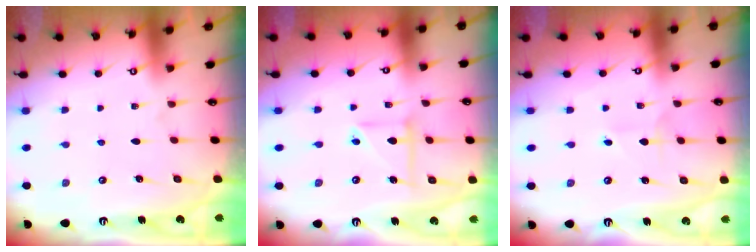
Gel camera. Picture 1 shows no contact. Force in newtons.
{"total": 6.7, "press": 6.7, "slide": 0.4}
{"total": 1.4, "press": 1.4, "slide": 0.1}